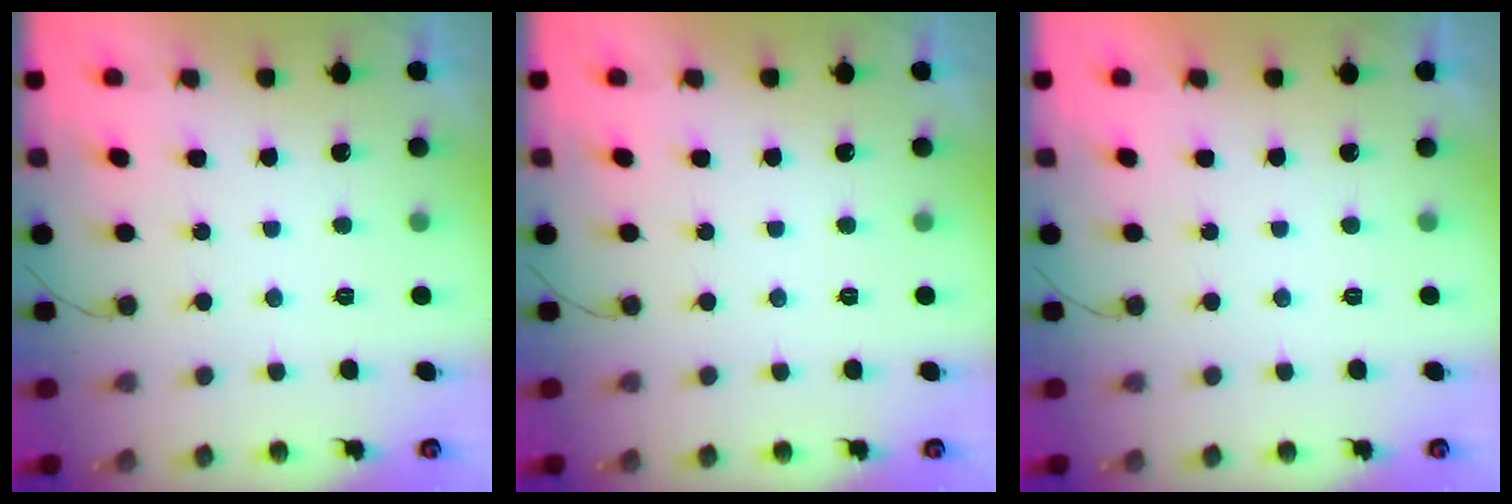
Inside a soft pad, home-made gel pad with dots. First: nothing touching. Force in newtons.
{"total": 0.0}
{"total": 1.9, "press": 1.9, "slide": 0.0}